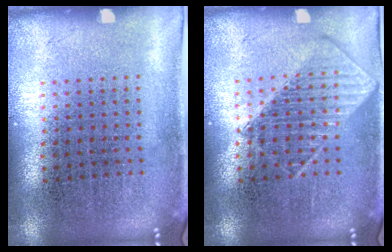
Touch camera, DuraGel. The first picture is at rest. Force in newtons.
{"total": 2.4, "press": 2.3, "slide": 0.4}